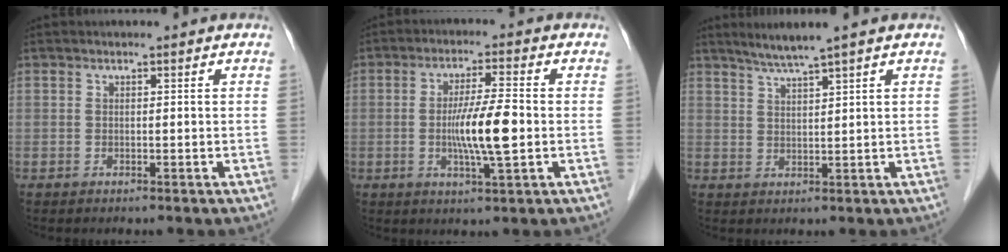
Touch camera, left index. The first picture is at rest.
{"total": 7.5, "force": [-1.0, 0.2, 7.5], "torque": [-0.143, -0.010, -0.020]}
{"total": 4.0, "force": [3.1, -1.2, 2.2], "torque": [-0.047, -0.003, 0.065]}